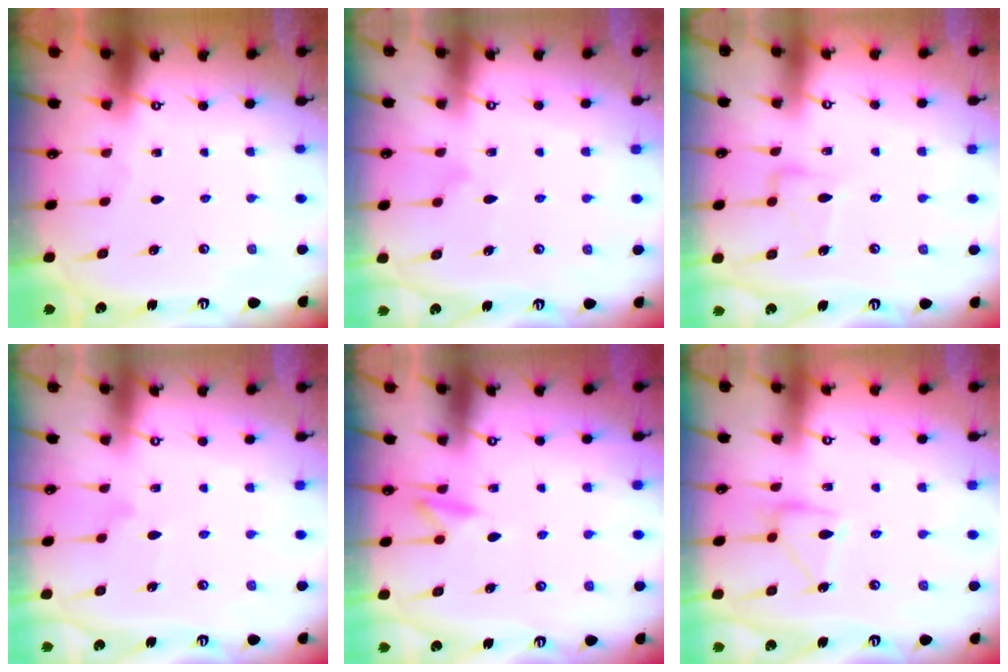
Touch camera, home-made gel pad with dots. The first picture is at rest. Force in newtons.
{"total": 8.0, "press": 7.9, "slide": 0.5}
{"total": 7.0, "press": 7.0, "slide": 0.5}
{"total": 8.3, "press": 8.3, "slide": 0.3}
{"total": 9.5, "press": 9.4, "slide": 1.4}
{"total": 12.9, "press": 12.9, "slide": 0.4}